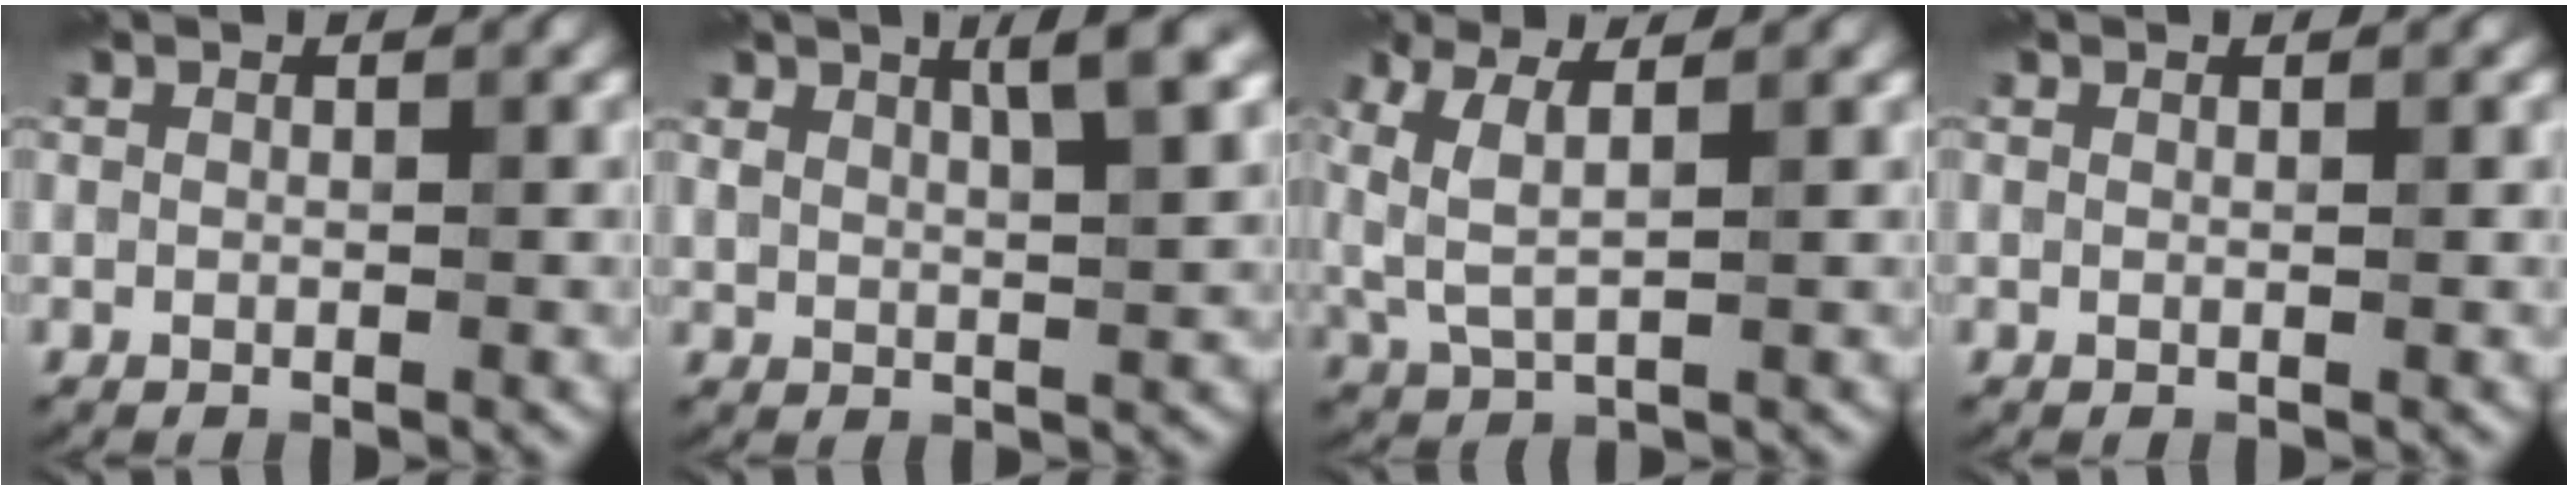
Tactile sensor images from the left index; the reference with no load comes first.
{"total": 4.0, "force": [2.4, 0.8, 3.0], "torque": [-0.056, 0.006, 0.043]}
{"total": 3.3, "force": [1.1, 0.8, 3.1], "torque": [-0.080, 0.002, 0.027]}
{"total": 0.0}